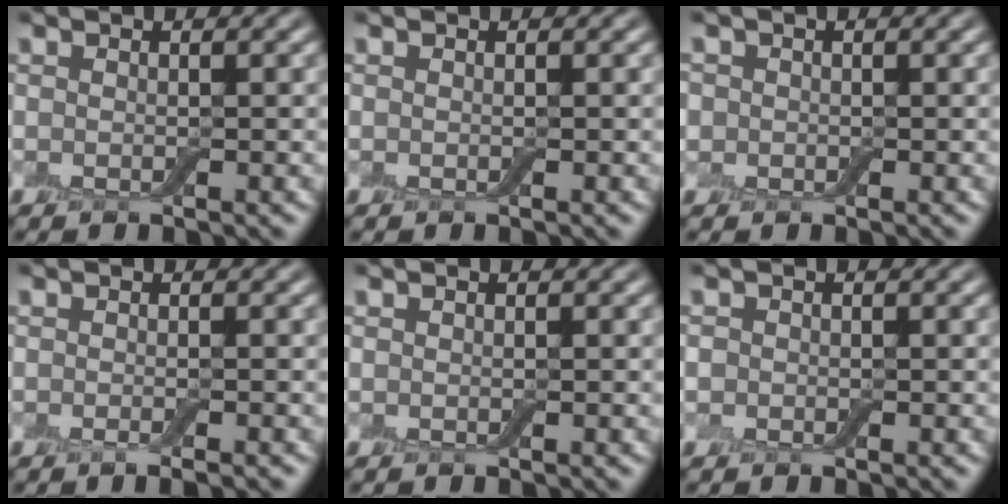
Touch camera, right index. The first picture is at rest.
{"total": 0.0}
{"total": 1.5, "force": [0.1, 1.4, 0.3], "torque": [0.000, 0.002, -0.008]}
{"total": 1.5, "force": [-0.6, 0.3, 1.3], "torque": [-0.010, -0.004, -0.010]}
{"total": 0.0}
{"total": 0.7, "force": [-0.1, 0.7, 0.1], "torque": [0.002, -0.004, -0.006]}